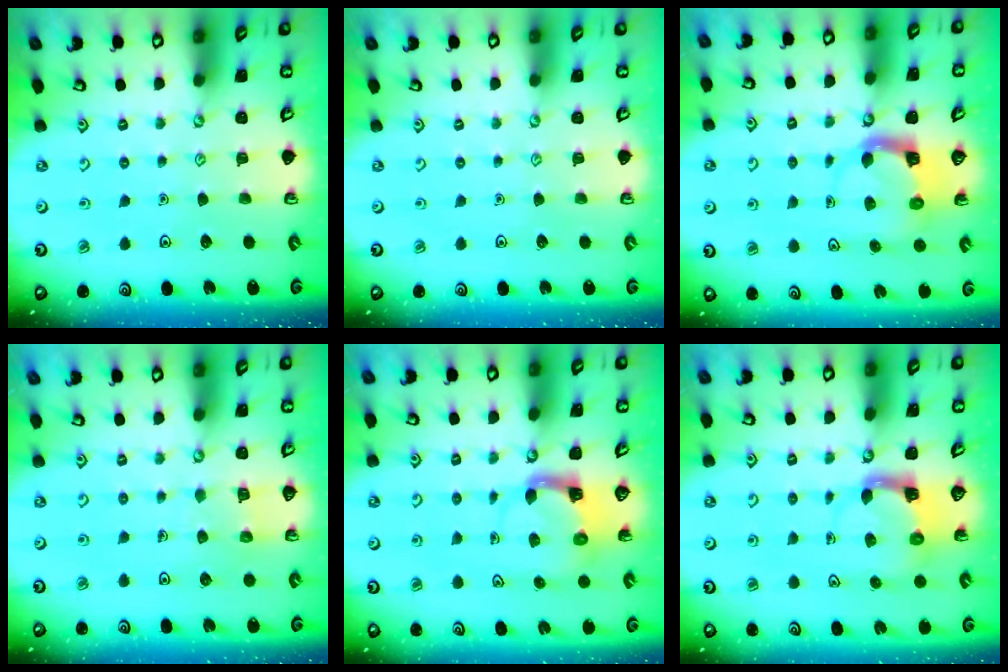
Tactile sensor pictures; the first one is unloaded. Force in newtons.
{"total": 0.0}
{"total": 3.8, "press": 3.7, "slide": 0.7}
{"total": 5.2, "press": 5.2, "slide": 0.3}
{"total": 3.7, "press": 3.6, "slide": 0.5}
{"total": 3.4, "press": 3.4, "slide": 0.5}